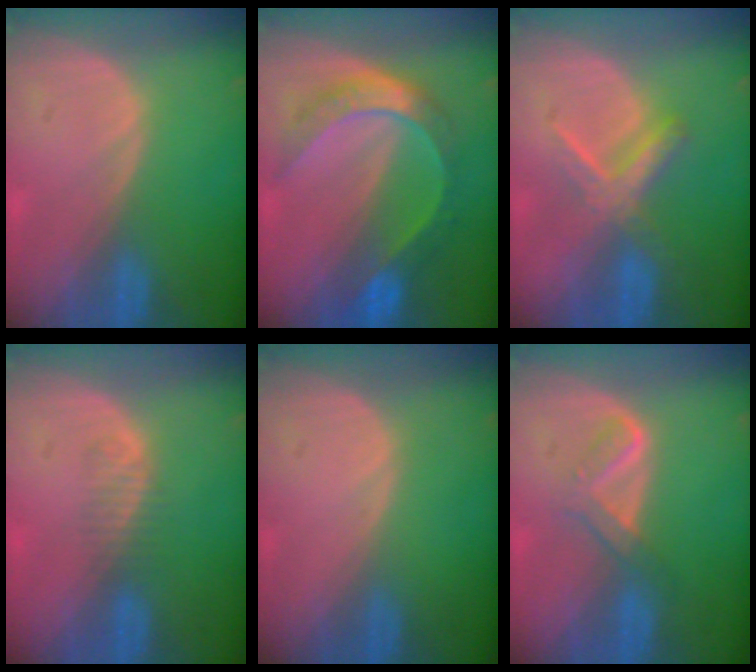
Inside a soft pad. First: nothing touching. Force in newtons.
{"total": 8.1, "press": 8.1, "slide": 0.8}
{"total": 5.6, "press": 5.4, "slide": 1.1}
{"total": 1.9, "press": 1.6, "slide": 1.0}
{"total": 0.0}
{"total": 3.6, "press": 3.6, "slide": 0.3}